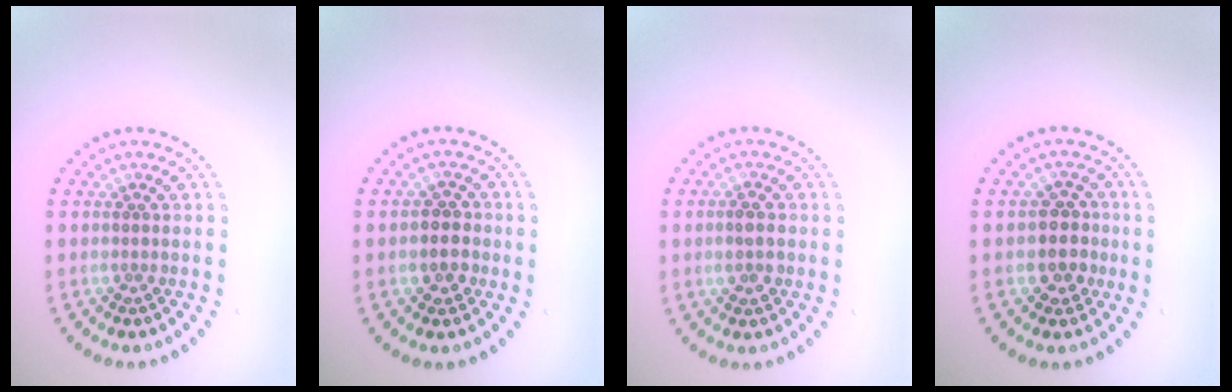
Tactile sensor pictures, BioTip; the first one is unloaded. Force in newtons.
{"total": 2.2, "press": 2.1, "slide": 0.7}
{"total": 1.8, "press": 1.8, "slide": 0.1}
{"total": 2.5, "press": 2.2, "slide": 1.1}